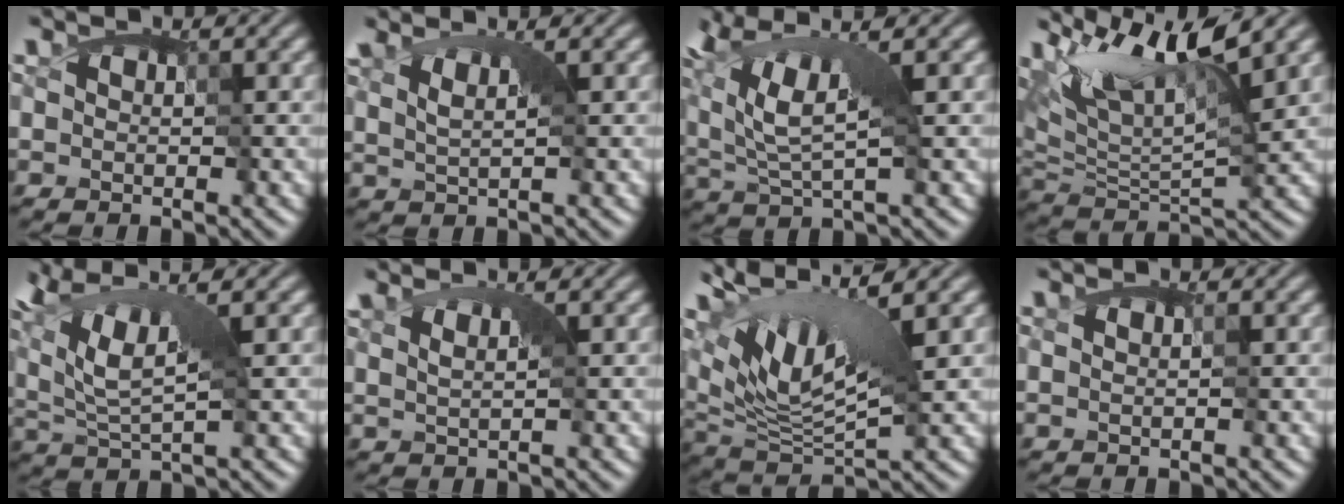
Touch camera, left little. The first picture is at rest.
{"total": 3.5, "force": [1.4, 1.4, 2.9], "torque": [-0.063, 0.014, 0.013]}
{"total": 11.3, "force": [2.8, 4.9, 9.8], "torque": [-0.199, 0.038, 0.036]}
{"total": 7.6, "force": [4.0, 2.1, 6.1], "torque": [-0.116, 0.010, 0.073]}
{"total": 10.6, "force": [3.4, 4.4, 9.0], "torque": [-0.197, 0.041, 0.048]}
{"total": 2.4, "force": [0.8, 1.0, 2.1], "torque": [-0.046, 0.014, 0.004]}
{"total": 9.5, "force": [3.4, 3.3, 8.2], "torque": [-0.169, 0.009, 0.063]}
{"total": 0.0}